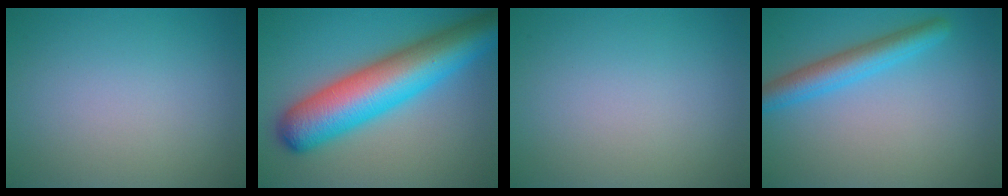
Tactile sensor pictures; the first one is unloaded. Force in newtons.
{"total": 11.1, "press": 11.1, "slide": 0.3}
{"total": 0.0}
{"total": 3.9, "press": 3.9, "slide": 0.2}